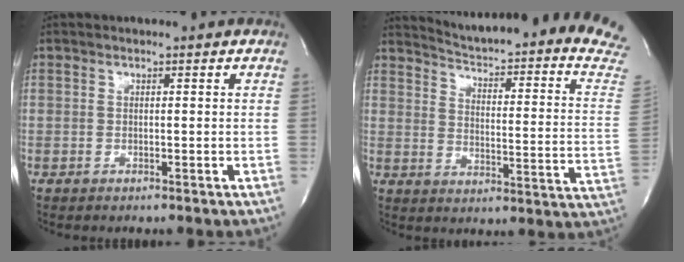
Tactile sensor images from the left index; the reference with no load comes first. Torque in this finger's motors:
{"motor_torque": [0.28, -0.81, 0.22, 0.01]}